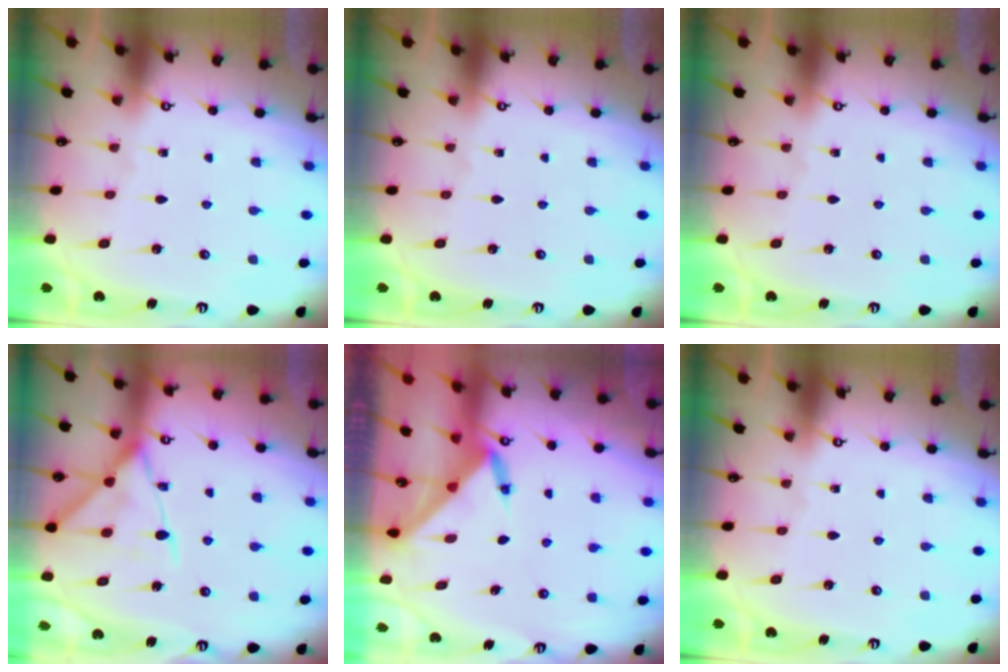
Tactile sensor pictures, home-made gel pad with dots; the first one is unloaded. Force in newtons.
{"total": 0.0}
{"total": 0.0}
{"total": 15.2, "press": 15.2, "slide": 1.1}
{"total": 3.5, "press": 3.4, "slide": 0.3}
{"total": 0.0}